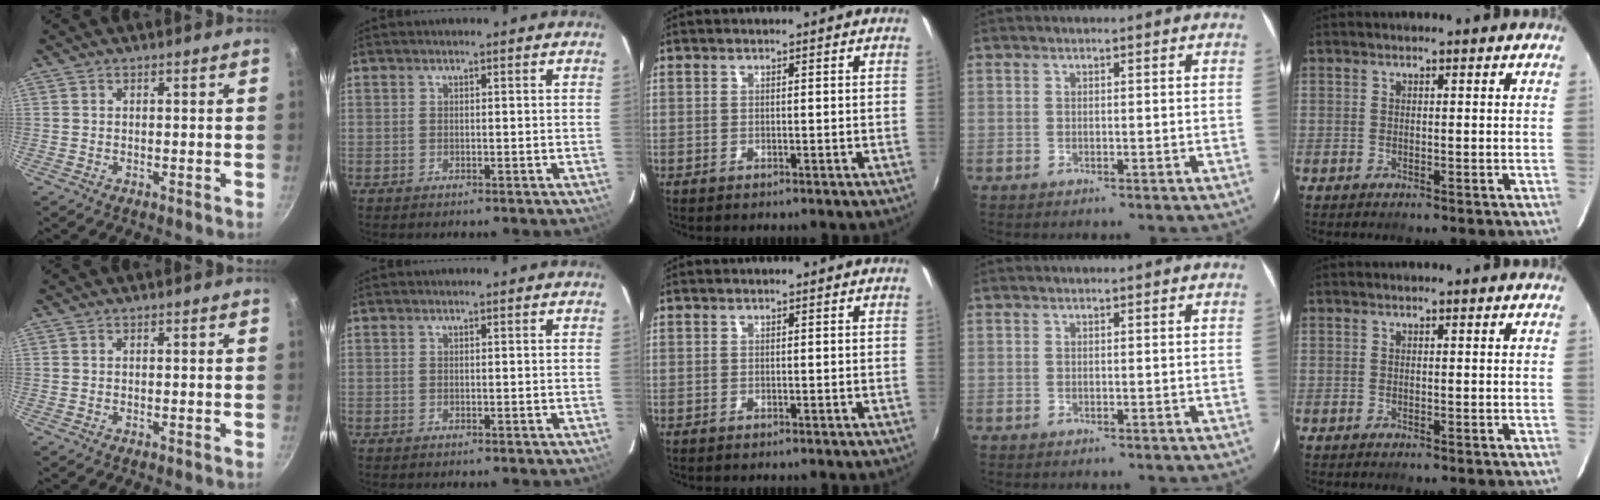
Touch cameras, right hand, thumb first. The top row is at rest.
{}